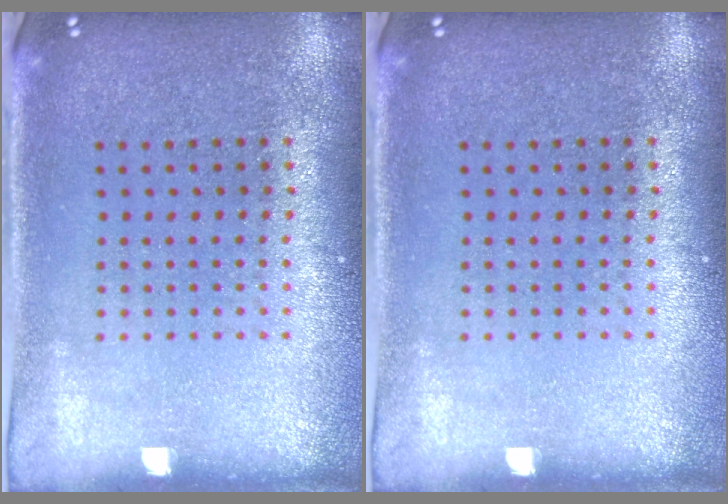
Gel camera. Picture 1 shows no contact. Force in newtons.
{"total": 0.0}